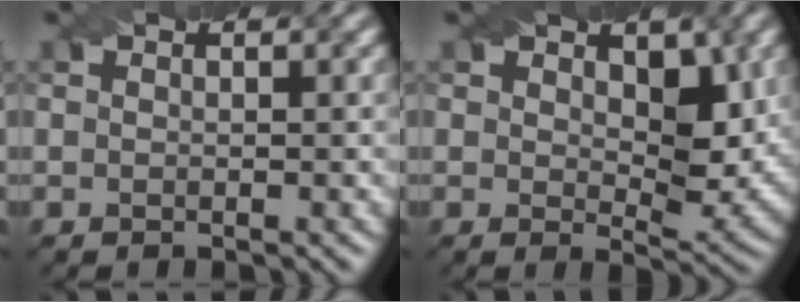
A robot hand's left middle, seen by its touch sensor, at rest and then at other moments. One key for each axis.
{"total": 4.9, "fx": 1.4, "fy": 2.8, "fz": 3.8, "tx": -0.055, "ty": -0.017, "tz": 0.028}